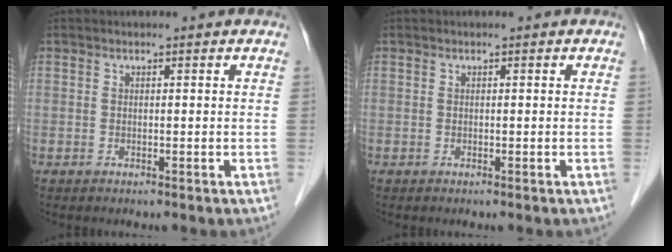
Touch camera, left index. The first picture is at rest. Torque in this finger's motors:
{"motor_torque": [0.00, 0.00, 0.00, 0.00]}